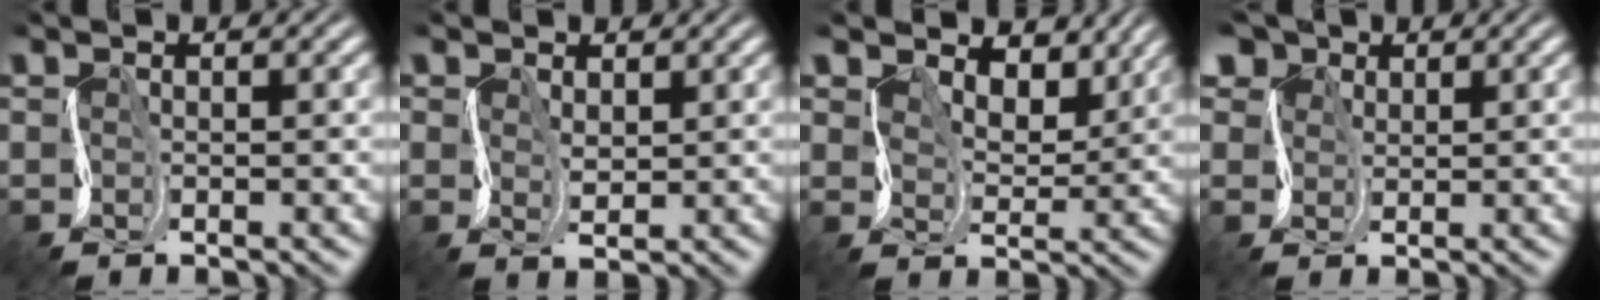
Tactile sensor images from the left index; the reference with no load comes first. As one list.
[{"total": 1.6, "force": [0.8, 1.2, 0.6], "torque": [-0.021, 0.006, 0.010]}, {"total": 6.2, "force": [4.3, 3.6, 2.7], "torque": [-0.054, 0.004, 0.058]}, {"total": 8.7, "force": [5.1, 6.0, 3.5], "torque": [-0.081, 0.036, 0.063]}]